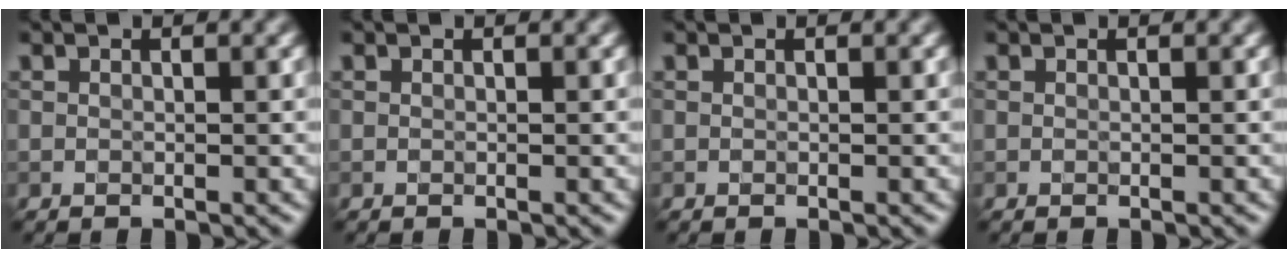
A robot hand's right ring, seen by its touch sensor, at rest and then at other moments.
{"total": 0.0}
{"total": 0.0}
{"total": 0.0}